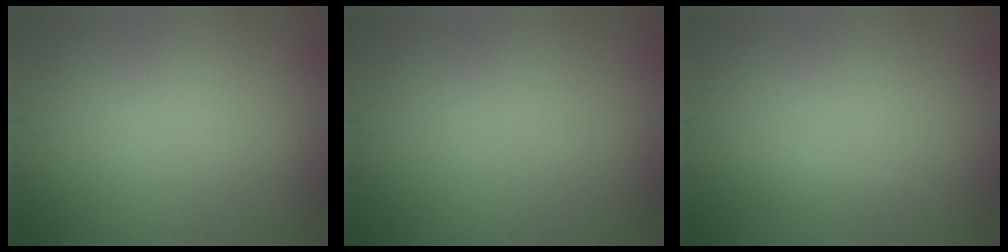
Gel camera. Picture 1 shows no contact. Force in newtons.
{"total": 0.0}
{"total": 0.8, "press": 0.8, "slide": 0.0}